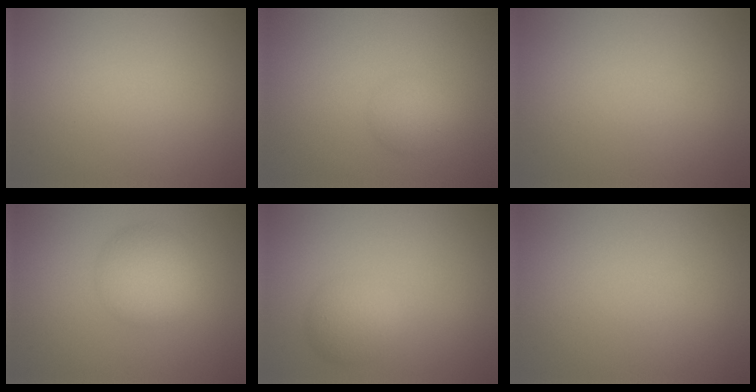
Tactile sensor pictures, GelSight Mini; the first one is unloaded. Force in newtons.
{"total": 1.7, "press": 1.7, "slide": 0.1}
{"total": 0.0}
{"total": 4.4, "press": 4.4, "slide": 0.0}
{"total": 2.5, "press": 2.5, "slide": 0.2}
{"total": 0.0}